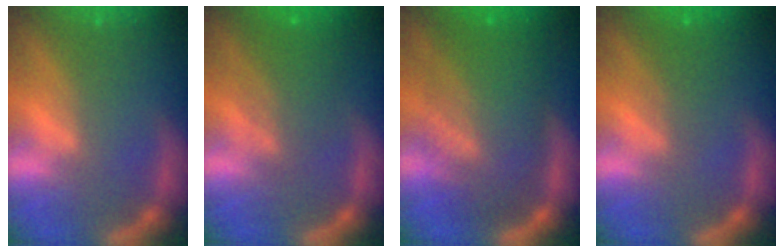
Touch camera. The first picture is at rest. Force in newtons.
{"total": 4.6}
{"total": 10.0}
{"total": 2.5}